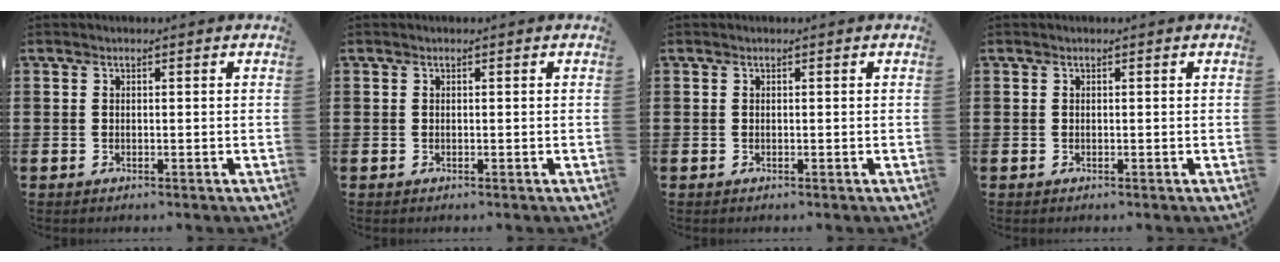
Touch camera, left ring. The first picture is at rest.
{"total": 0.0}
{"total": 0.0}
{"total": 0.0}